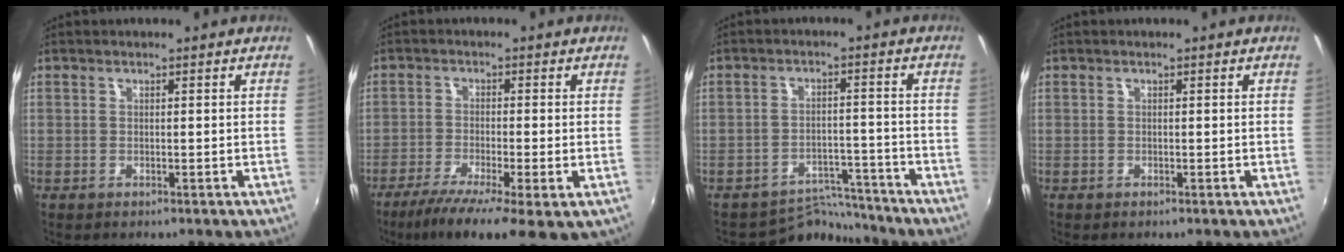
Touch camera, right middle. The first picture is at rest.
{"total": 10.8, "force": [-5.8, 2.5, 8.7], "torque": [-0.174, -0.036, -0.096]}
{"total": 6.7, "force": [-6.5, 1.3, -0.9], "torque": [0.001, 0.016, -0.103]}
{"total": 0.0}